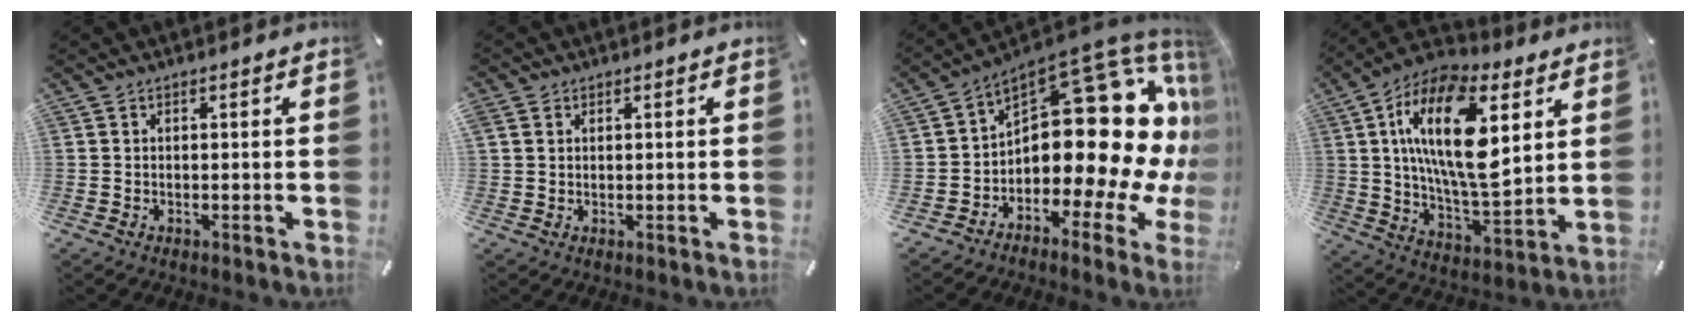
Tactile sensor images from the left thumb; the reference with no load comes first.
{"total": 2.1, "force": [0.9, 1.8, 0.5], "torque": [-0.011, 0.004, 0.017]}
{"total": 20.3, "force": [4.1, 11.9, 15.9], "torque": [-0.221, -0.061, 0.079]}
{"total": 22.2, "force": [7.3, 10.1, 18.4], "torque": [-0.360, -0.019, 0.114]}